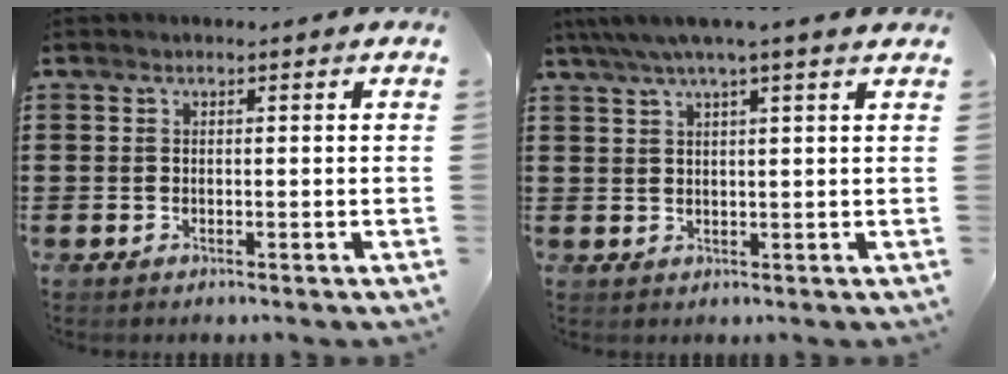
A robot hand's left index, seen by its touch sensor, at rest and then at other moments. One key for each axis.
{"total": 3.3, "fx": 2.4, "fy": 0.2, "fz": 2.3, "tx": -0.050, "ty": -0.004, "tz": 0.042}